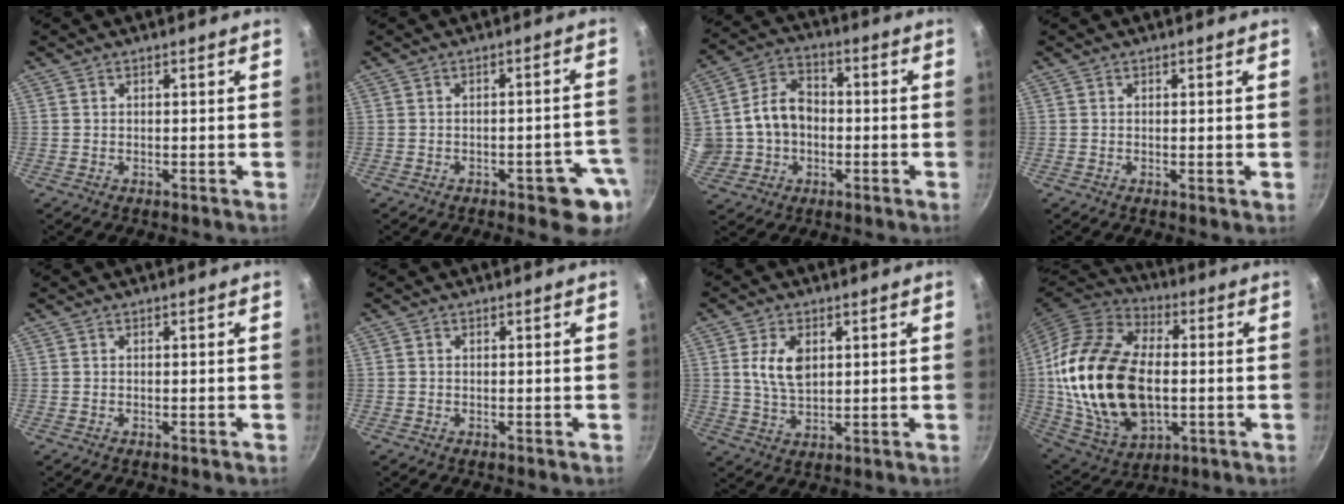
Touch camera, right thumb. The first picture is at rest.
{"total": 7.4, "force": [-3.3, 3.1, 5.9], "torque": [-0.039, 0.027, -0.034]}
{"total": 12.0, "force": [-0.5, 9.9, 6.8], "torque": [-0.099, 0.028, -0.007]}
{"total": 0.7, "force": [0.0, 0.1, 0.7], "torque": [-0.011, -0.003, -0.002]}
{"total": 0.0}
{"total": 0.0}
{"total": 7.3, "force": [1.9, 4.4, 5.5], "torque": [-0.094, -0.012, 0.037]}
{"total": 26.4, "force": [-0.3, 16.5, 20.7], "torque": [-0.389, 0.011, 0.001]}